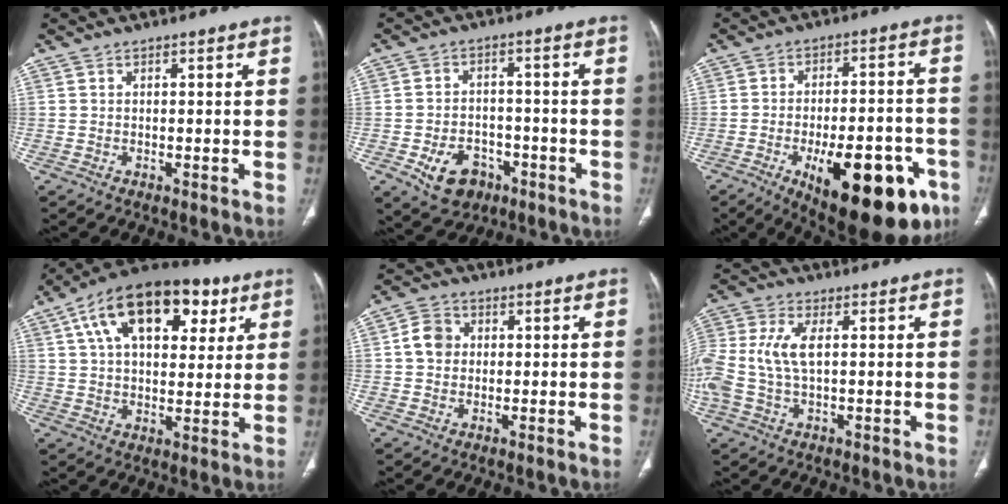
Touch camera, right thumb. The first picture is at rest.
{"total": 8.9, "force": [-4.1, 6.5, 4.5], "torque": [-0.055, 0.030, -0.057]}
{"total": 23.6, "force": [-10.4, 9.8, 18.8], "torque": [-0.205, 0.038, -0.133]}
{"total": 21.5, "force": [8.9, 11.9, 15.6], "torque": [-0.225, 0.007, 0.140]}
{"total": 5.0, "force": [0.6, 4.3, 2.5], "torque": [-0.034, 0.007, 0.007]}
{"total": 11.0, "force": [1.0, 5.9, 9.2], "torque": [-0.237, 0.013, 0.022]}